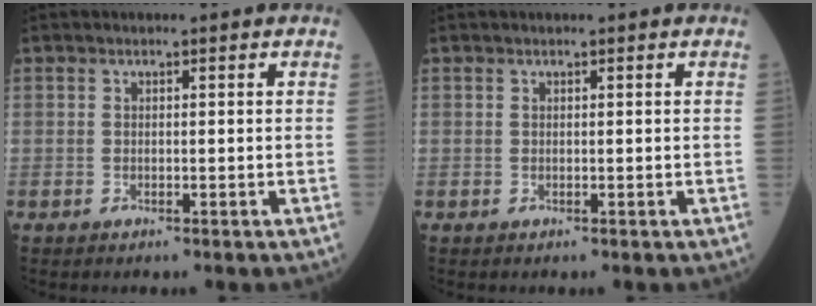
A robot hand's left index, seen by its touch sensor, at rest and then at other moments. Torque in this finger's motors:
{"motor_torque": [-0.20, 0.21, -0.01, 0.00]}